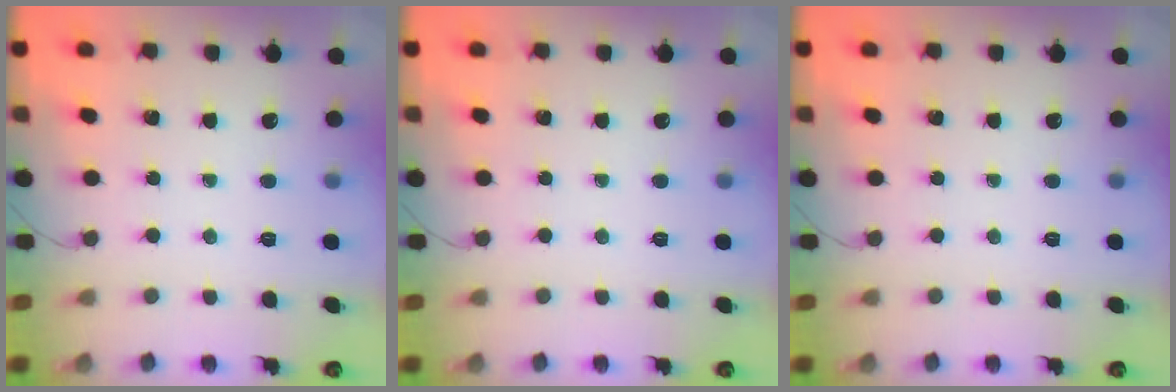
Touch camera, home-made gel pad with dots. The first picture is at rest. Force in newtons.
{"total": 0.0}
{"total": 0.0}